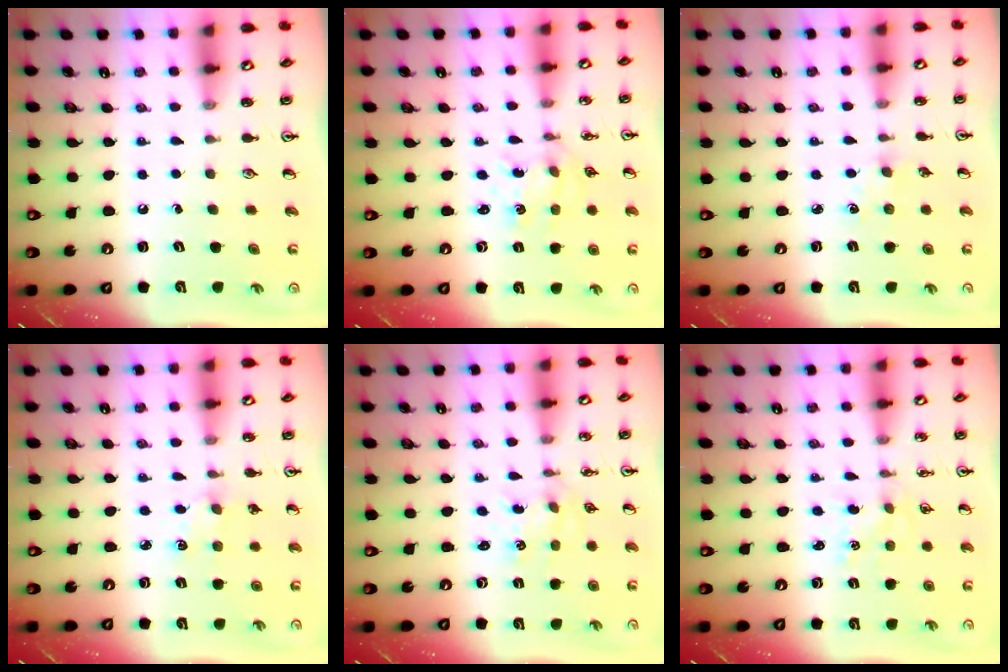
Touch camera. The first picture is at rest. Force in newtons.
{"total": 1.1, "press": 1.0, "slide": 0.4}
{"total": 2.8, "press": 2.7, "slide": 0.4}
{"total": 3.5, "press": 3.4, "slide": 0.5}
{"total": 0.9, "press": 0.8, "slide": 0.1}
{"total": 1.6, "press": 1.5, "slide": 0.2}